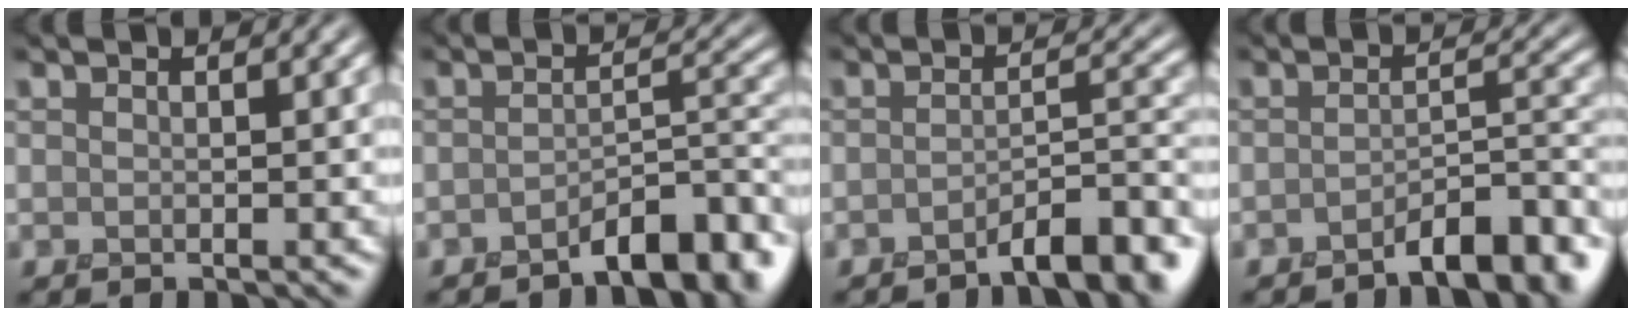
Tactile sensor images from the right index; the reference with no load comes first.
{"total": 5.0, "force": [-3.7, 1.6, 3.1], "torque": [-0.037, 0.005, -0.058]}
{"total": 5.2, "force": [-3.8, 1.1, 3.3], "torque": [-0.047, 0.008, -0.056]}
{"total": 5.5, "force": [-4.0, 1.5, 3.5], "torque": [-0.046, 0.007, -0.062]}